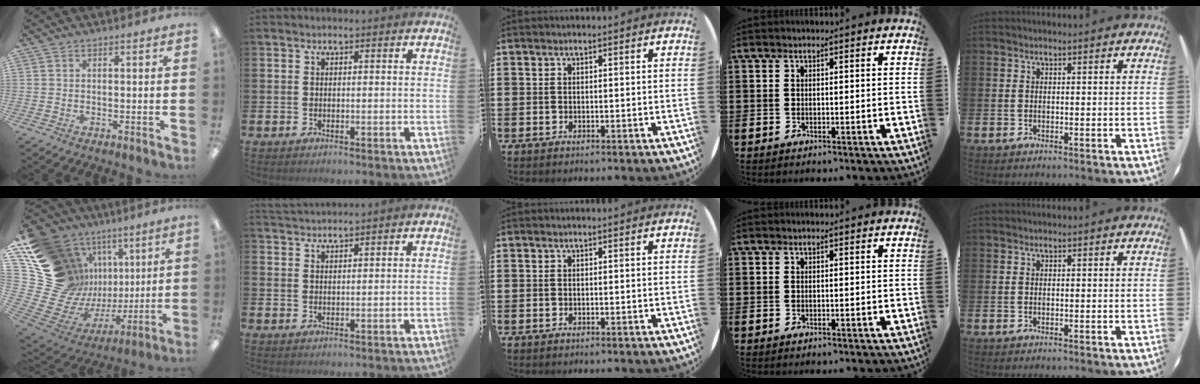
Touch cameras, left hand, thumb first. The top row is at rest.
{"thumb": {"total": 20.1, "force": [9.0, 16.0, 8.4], "torque": [-0.156, -0.110, 0.224]}, "index": {"total": 2.1, "force": [2.1, 0.1, 0.0], "torque": [-0.005, -0.008, 0.040]}}